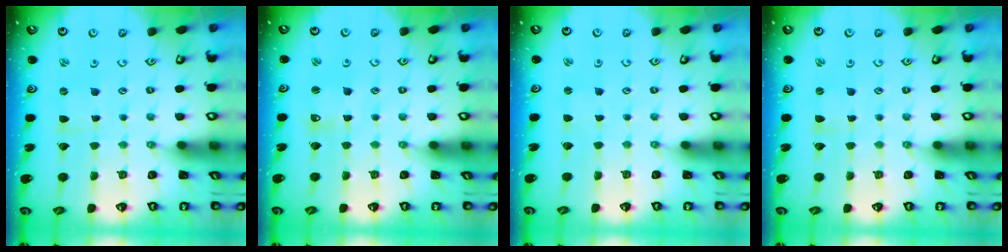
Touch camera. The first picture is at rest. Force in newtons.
{"total": 2.6, "press": 2.6, "slide": 0.2}
{"total": 0.0}
{"total": 0.0}